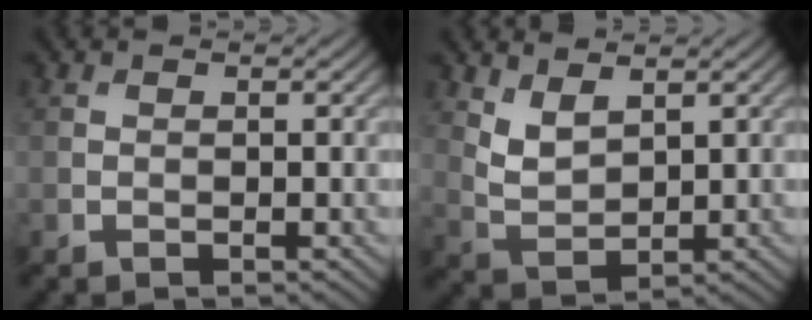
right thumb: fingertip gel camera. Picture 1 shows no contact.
{"total": 3.8, "force": [2.4, 1.7, 2.3], "torque": [-0.061, -0.008, 0.056]}